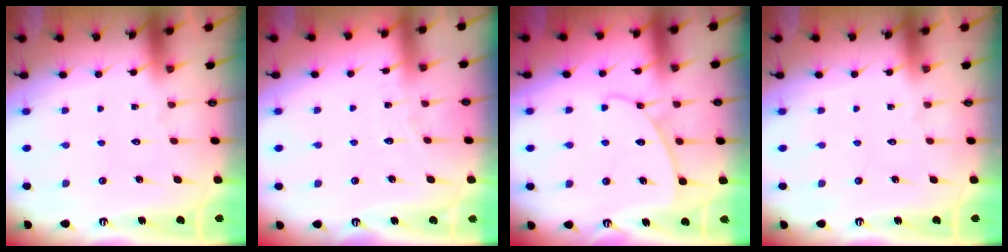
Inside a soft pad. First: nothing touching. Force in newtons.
{"total": 2.5, "press": 2.5, "slide": 0.4}
{"total": 6.4, "press": 6.4, "slide": 0.2}
{"total": 0.0}